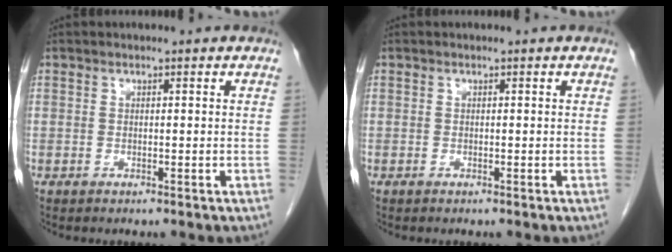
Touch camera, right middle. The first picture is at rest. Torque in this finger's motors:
{"motor_torque": [0.05, -0.08, 0.04, 0.01]}